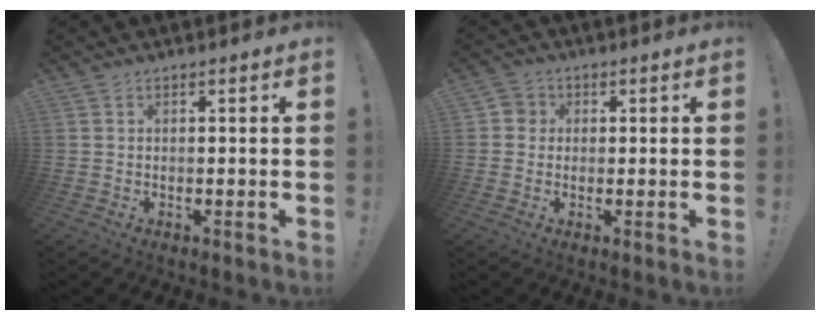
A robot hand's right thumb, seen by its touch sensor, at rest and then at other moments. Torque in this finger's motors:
{"motor_torque": [0.13, 0.01, -0.15, 0.09, 0.00]}